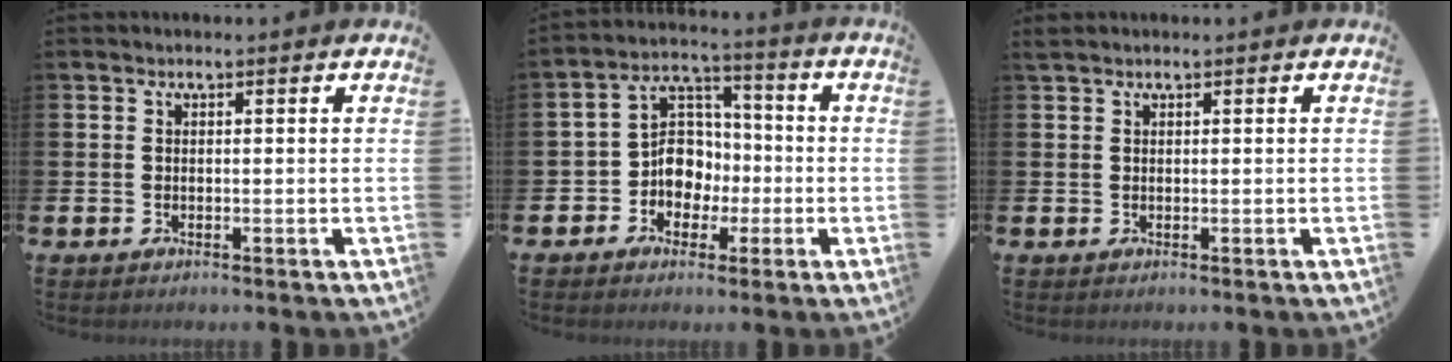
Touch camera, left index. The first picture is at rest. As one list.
[{"total": 6.4, "force": [-0.8, 5.9, 2.4], "torque": [-0.069, 0.003, -0.023]}, {"total": 0.6, "force": [0.6, 0.2, 0.1], "torque": [0.000, 0.001, 0.010]}]